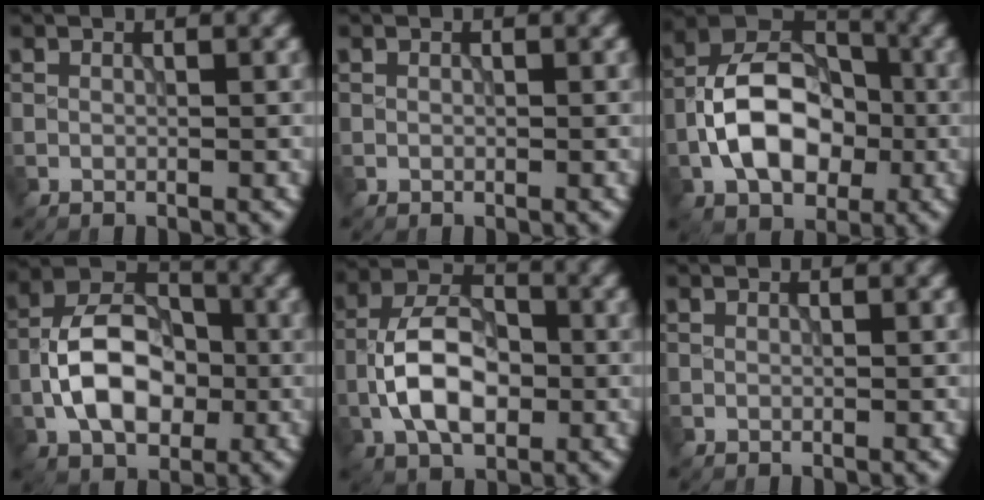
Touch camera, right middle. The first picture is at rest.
{"total": 0.0}
{"total": 9.1, "force": [-2.1, 5.9, 6.6], "torque": [-0.112, 0.023, -0.047]}
{"total": 8.1, "force": [-1.9, 5.1, 6.0], "torque": [-0.106, 0.017, -0.039]}
{"total": 7.2, "force": [-1.8, 4.1, 5.6], "torque": [-0.101, 0.013, -0.040]}
{"total": 0.0}